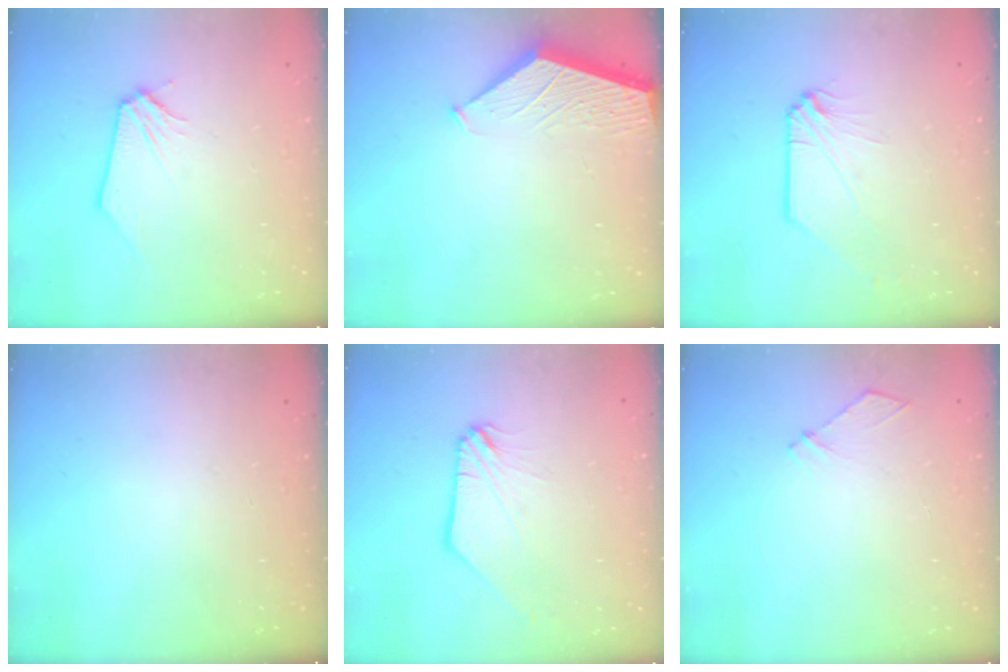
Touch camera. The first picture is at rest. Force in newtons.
{"total": 1.9, "press": 1.9, "slide": 0.2}
{"total": 0.7, "press": 0.7, "slide": 0.0}
{"total": 0.0}
{"total": 1.0, "press": 1.0, "slide": 0.3}
{"total": 3.9, "press": 3.9, "slide": 0.5}